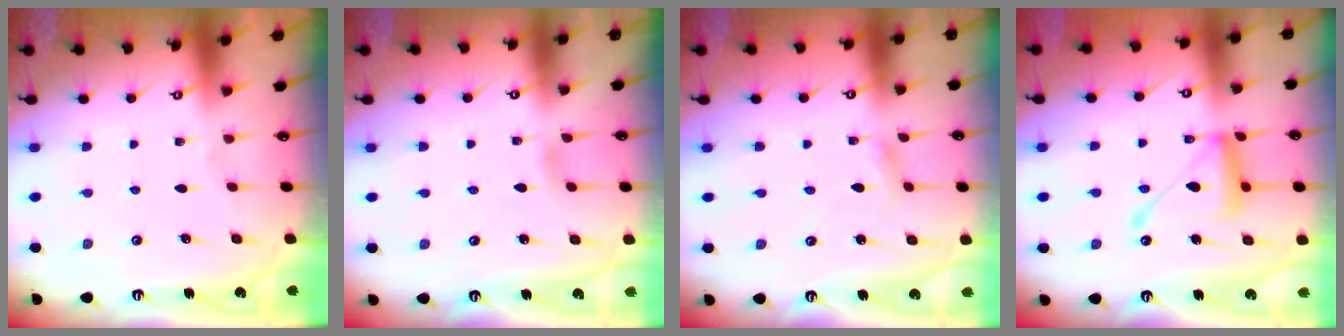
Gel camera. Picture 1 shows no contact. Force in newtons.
{"total": 2.5, "press": 2.5, "slide": 0.3}
{"total": 2.5, "press": 2.5, "slide": 0.3}
{"total": 13.7, "press": 13.7, "slide": 1.3}